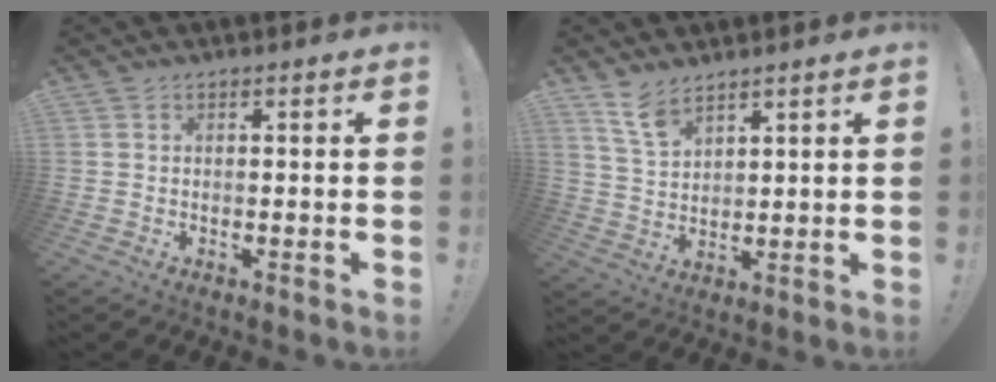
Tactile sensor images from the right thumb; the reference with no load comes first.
{"total": 7.9, "force": [6.1, 4.0, 3.3], "torque": [-0.061, -0.036, 0.117]}